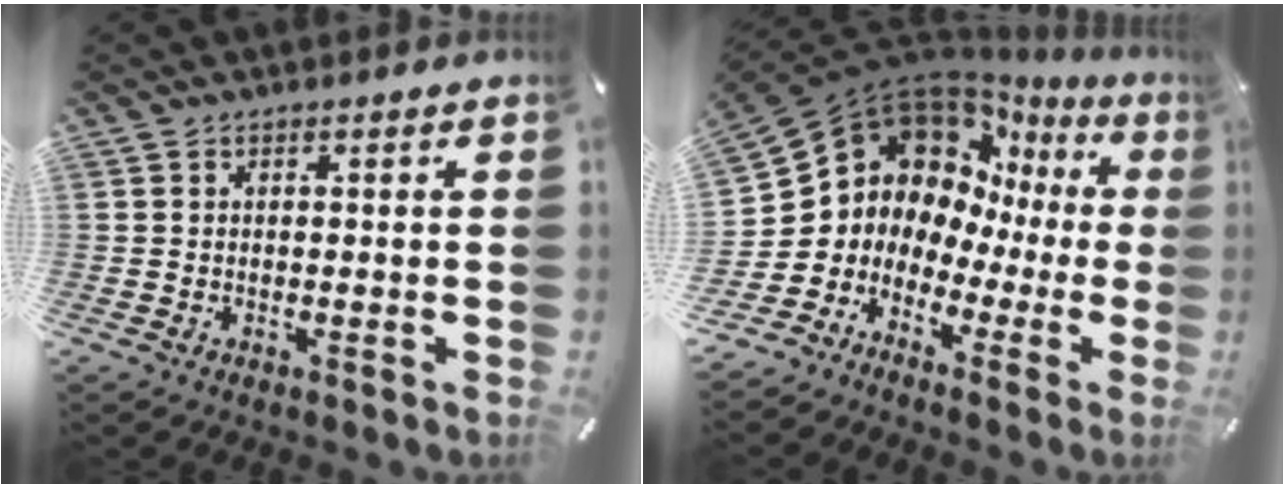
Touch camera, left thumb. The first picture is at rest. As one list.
[{"total": 9.8, "force": [5.3, 8.0, 2.1], "torque": [-0.074, -0.077, 0.101]}]